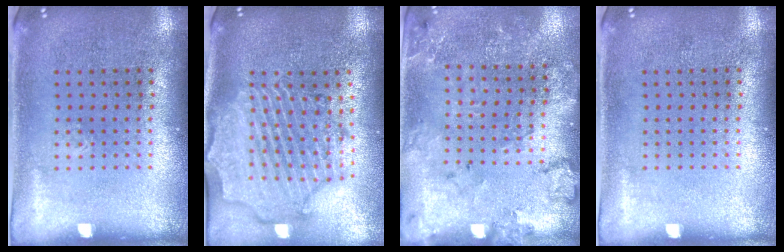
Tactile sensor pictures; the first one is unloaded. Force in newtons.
{"total": 2.8, "press": 2.5, "slide": 1.3}
{"total": 1.8, "press": 1.7, "slide": 0.4}
{"total": 0.0}